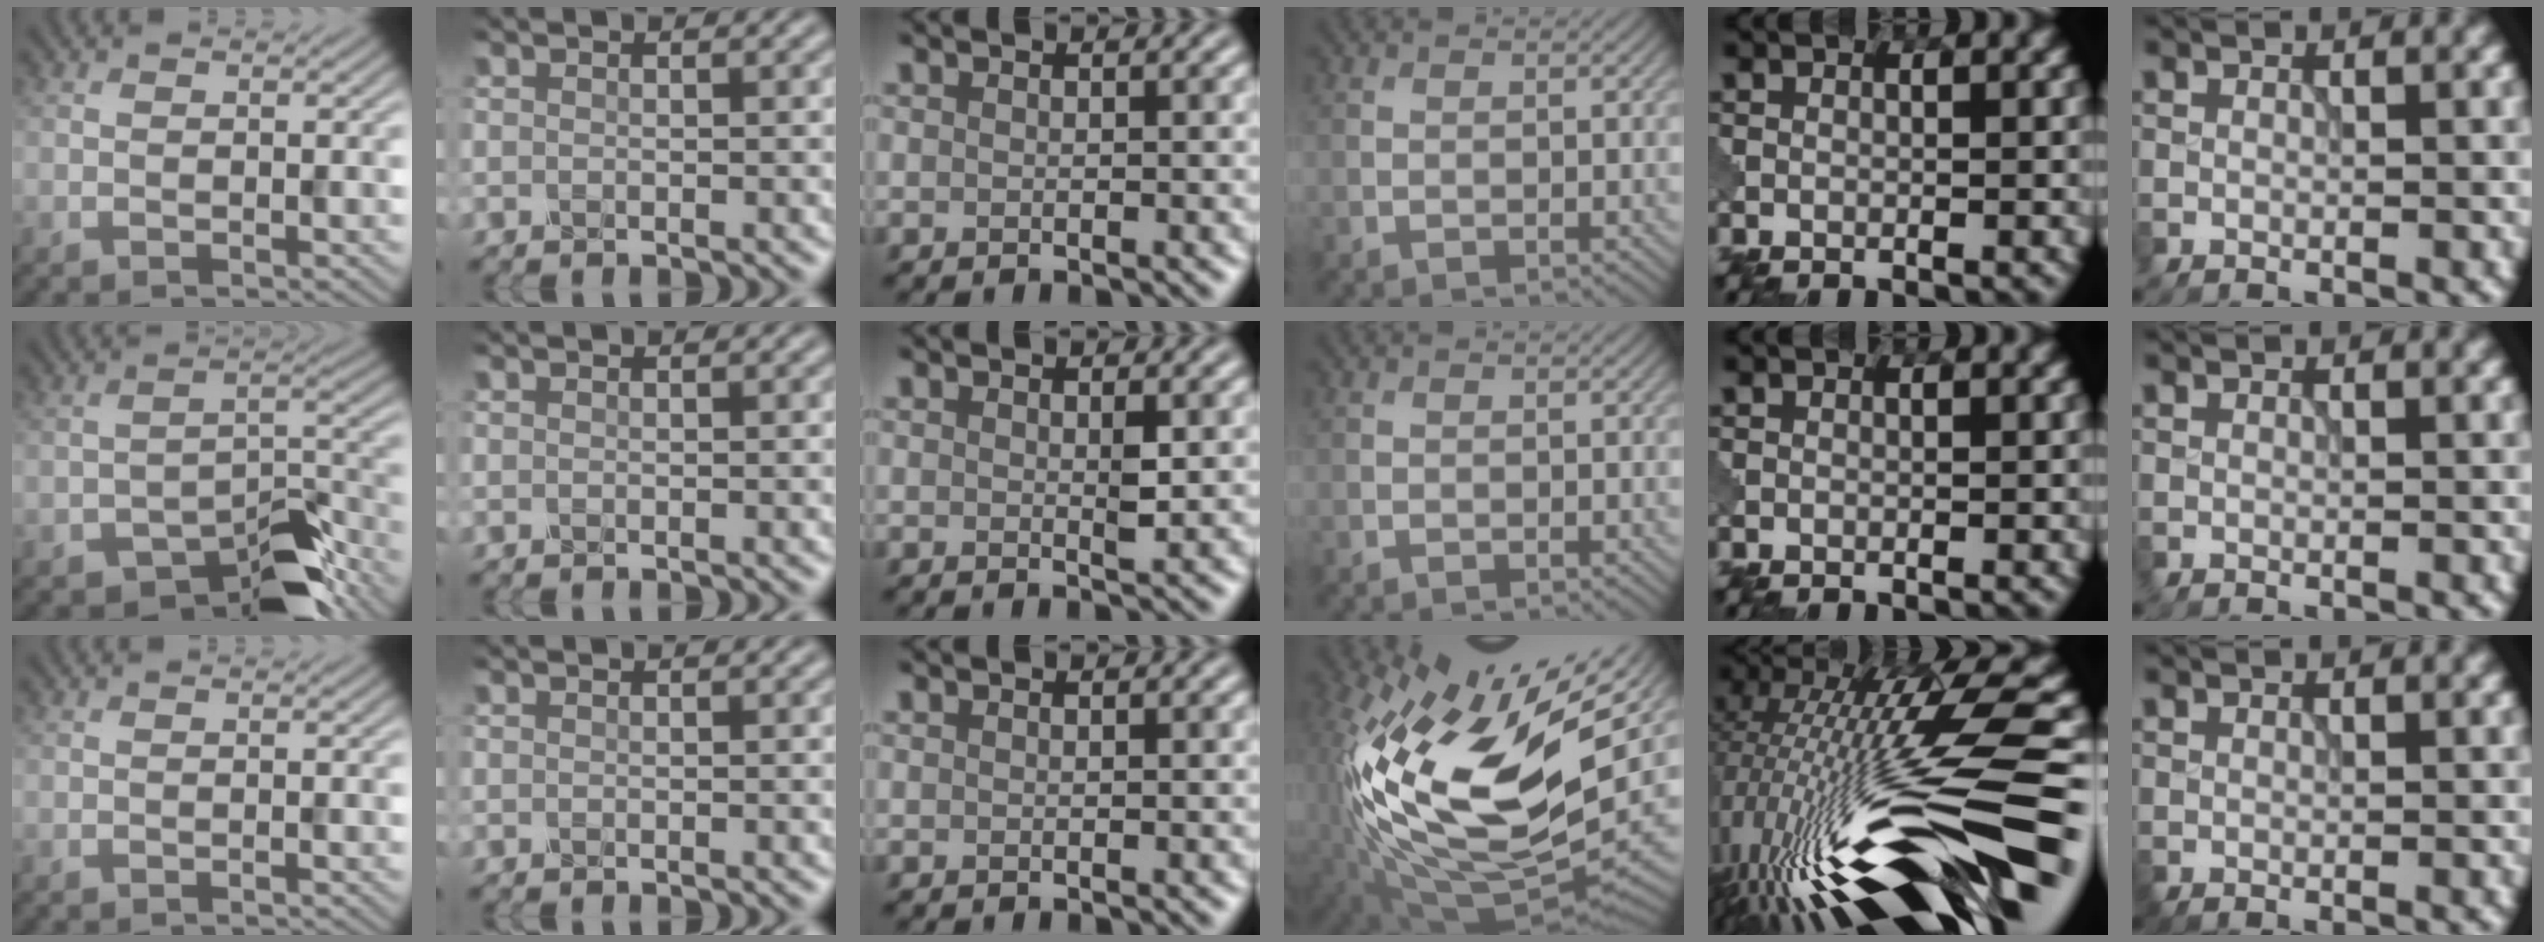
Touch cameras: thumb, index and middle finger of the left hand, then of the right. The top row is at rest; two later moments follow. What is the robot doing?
{"motion": "disassemble", "object": "pitcher"}